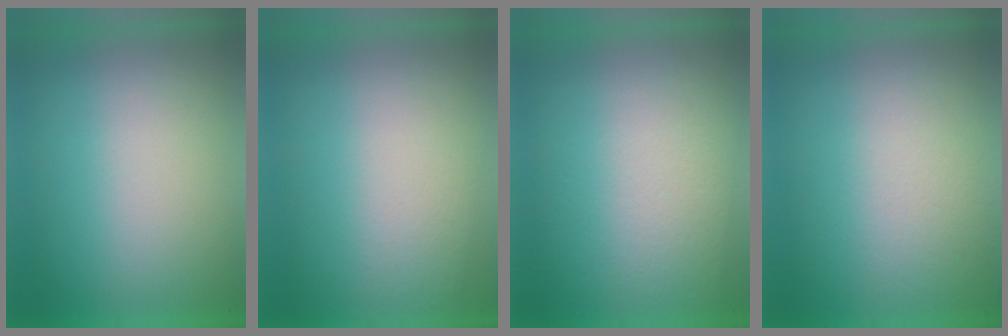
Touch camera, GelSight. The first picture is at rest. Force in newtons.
{"total": 1.0}
{"total": 2.9}
{"total": 2.7}